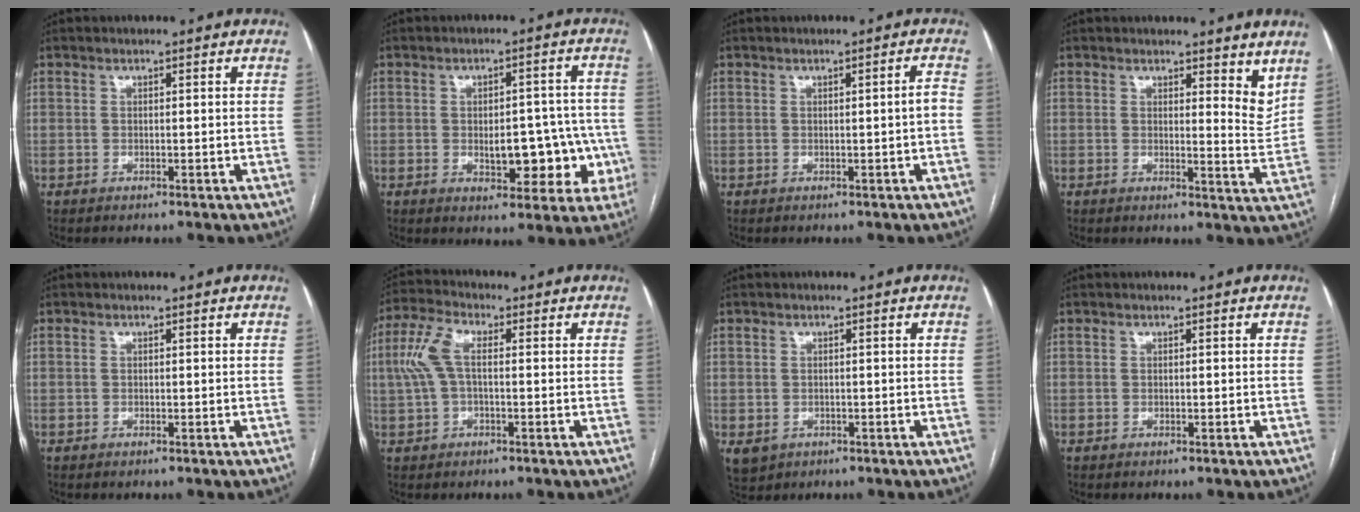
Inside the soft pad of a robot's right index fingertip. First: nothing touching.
{"total": 10.0, "force": [-2.1, 5.4, 8.2], "torque": [-0.086, 0.027, -0.013]}
{"total": 1.4, "force": [-0.3, -0.1, 1.4], "torque": [-0.017, 0.001, -0.003]}
{"total": 5.0, "force": [3.8, 1.4, 2.9], "torque": [-0.027, -0.027, 0.037]}
{"total": 0.0}
{"total": 6.3, "force": [0.6, 2.7, 5.7], "torque": [-0.146, 0.026, 0.009]}
{"total": 4.1, "force": [-1.5, 3.6, 1.3], "torque": [-0.025, -0.004, -0.013]}
{"total": 0.0}